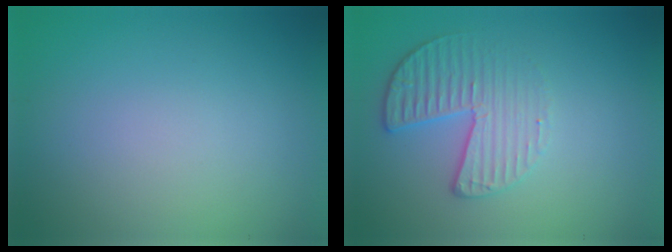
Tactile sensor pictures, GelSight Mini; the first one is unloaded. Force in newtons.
{"total": 3.3, "press": 3.0, "slide": 1.5}